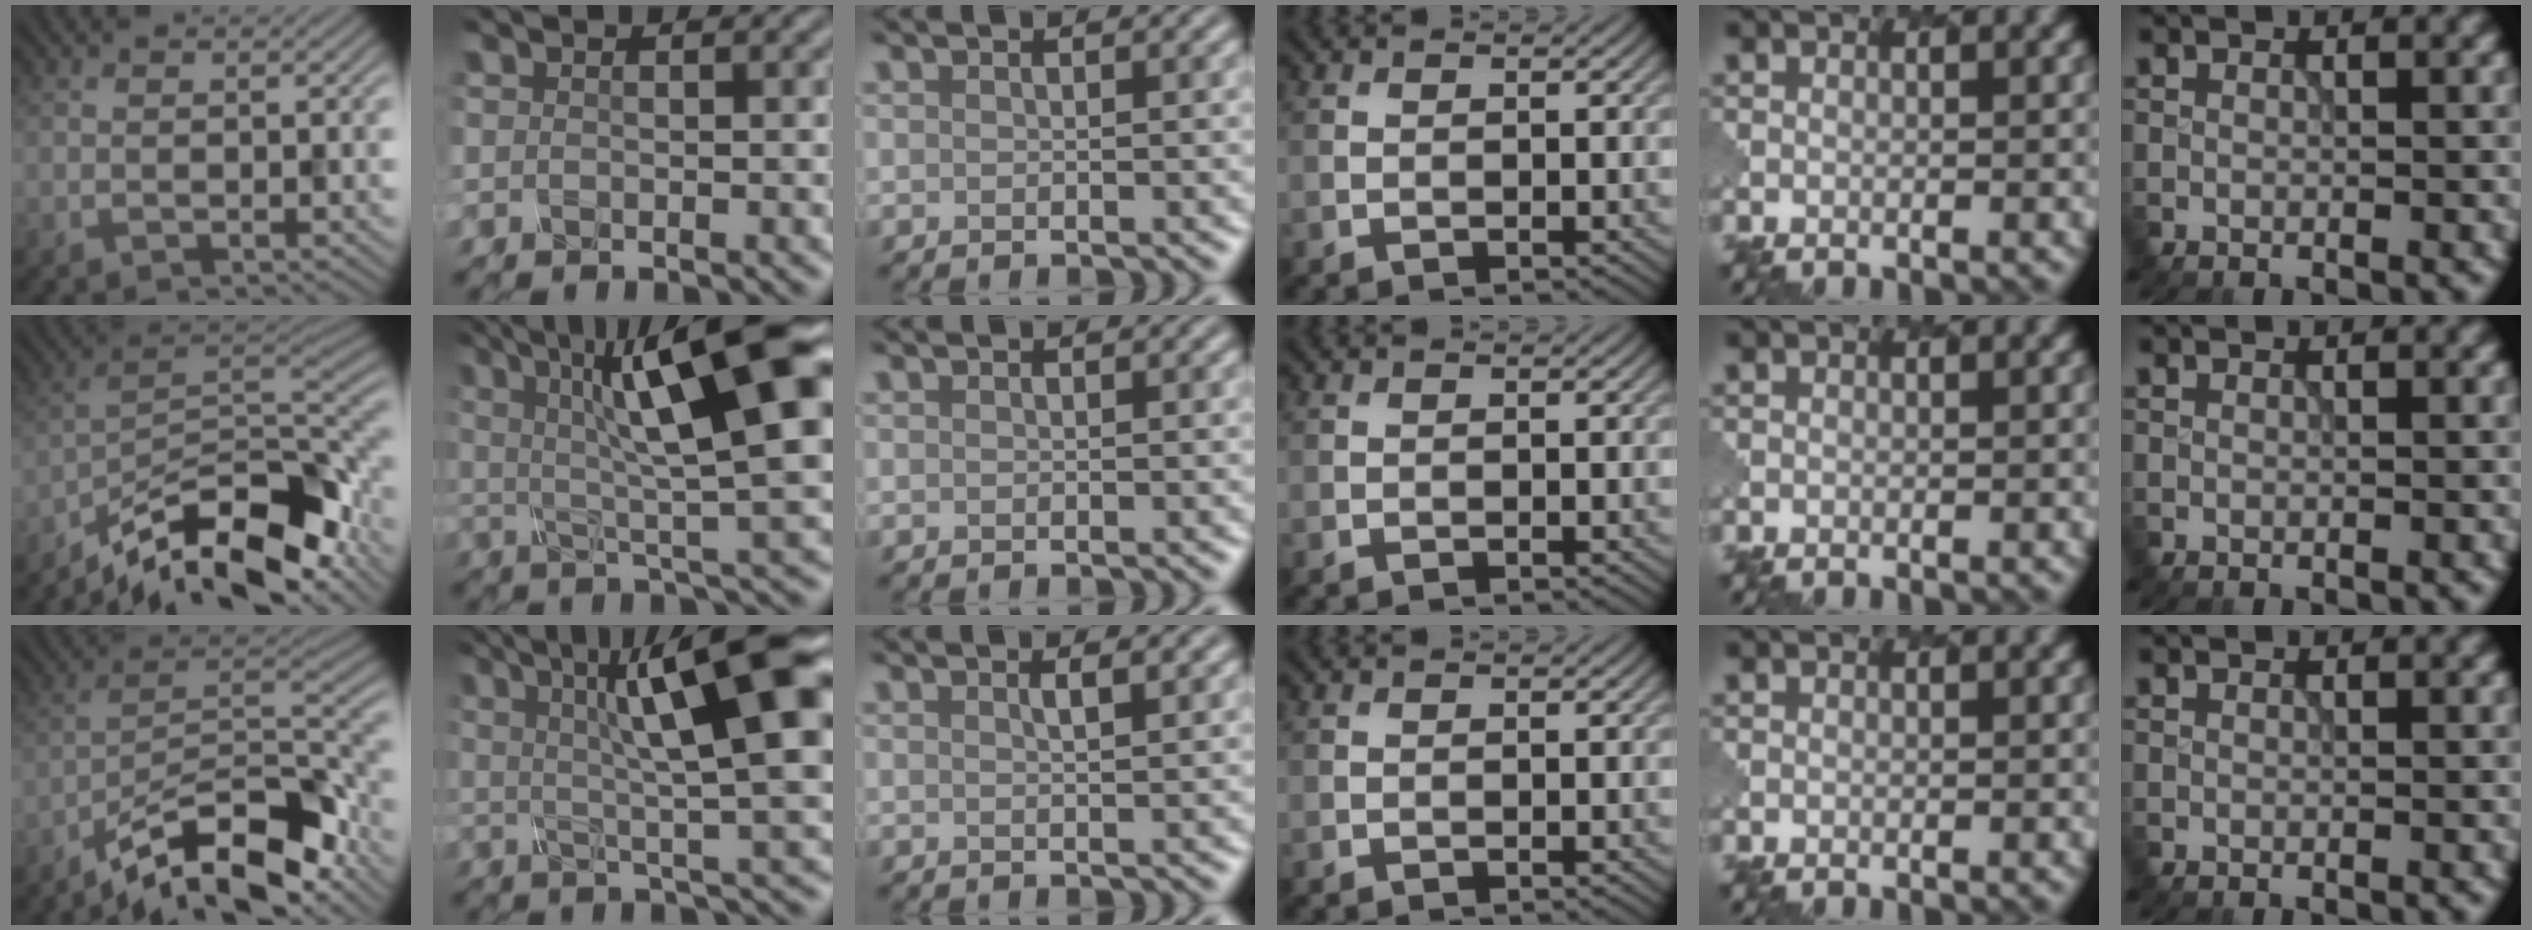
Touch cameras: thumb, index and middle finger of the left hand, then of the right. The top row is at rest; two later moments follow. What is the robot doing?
{"motion": "twist", "object": "rubiks cube"}